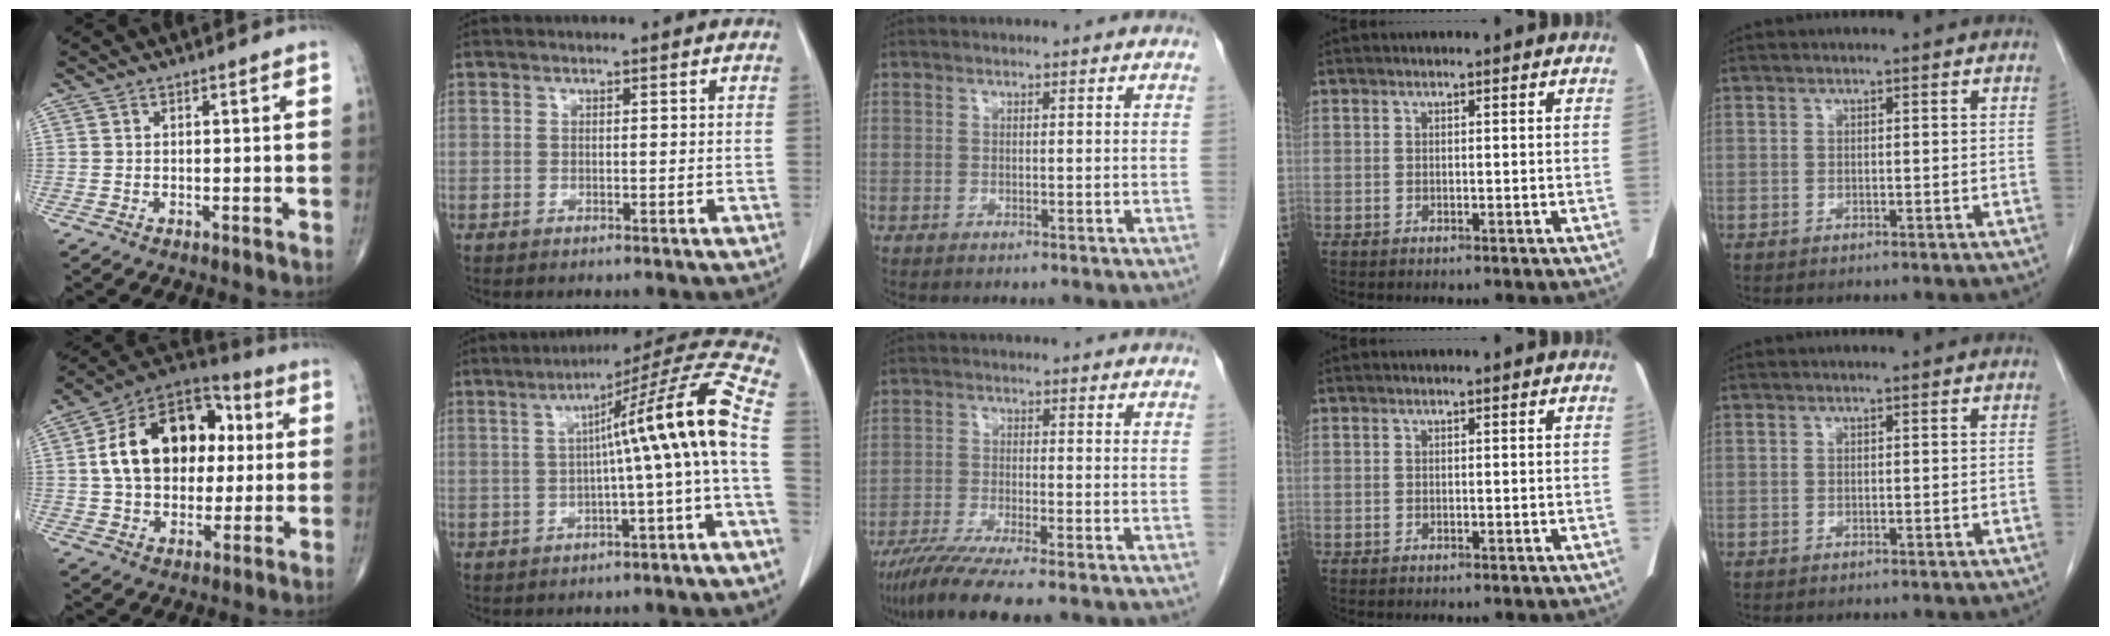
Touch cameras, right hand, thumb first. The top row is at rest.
{"thumb": {"total": 20.6, "force": [3.0, 14.1, 14.7], "torque": [-0.210, 0.023, 0.047]}, "index": {"total": 13.4, "force": [-0.8, -1.6, 13.2], "torque": [-0.173, 0.031, -0.018]}, "middle": {"total": 10.0, "force": [-8.0, 0.1, 6.1], "torque": [-0.093, -0.025, -0.130]}}